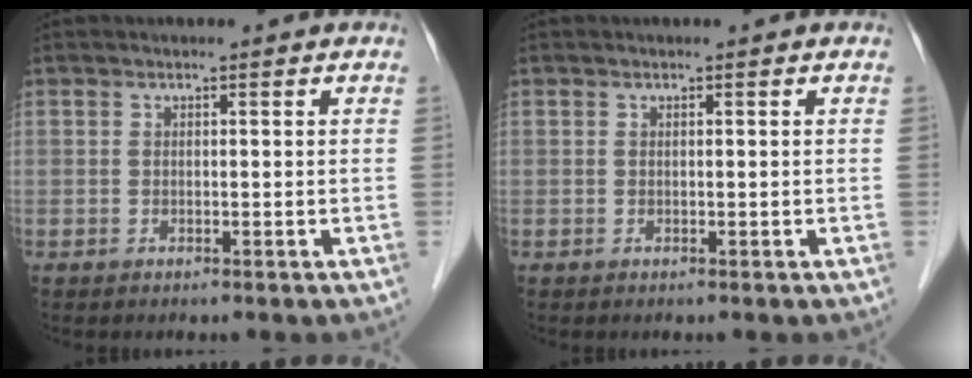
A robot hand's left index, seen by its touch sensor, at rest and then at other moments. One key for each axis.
{"total": 0.0}